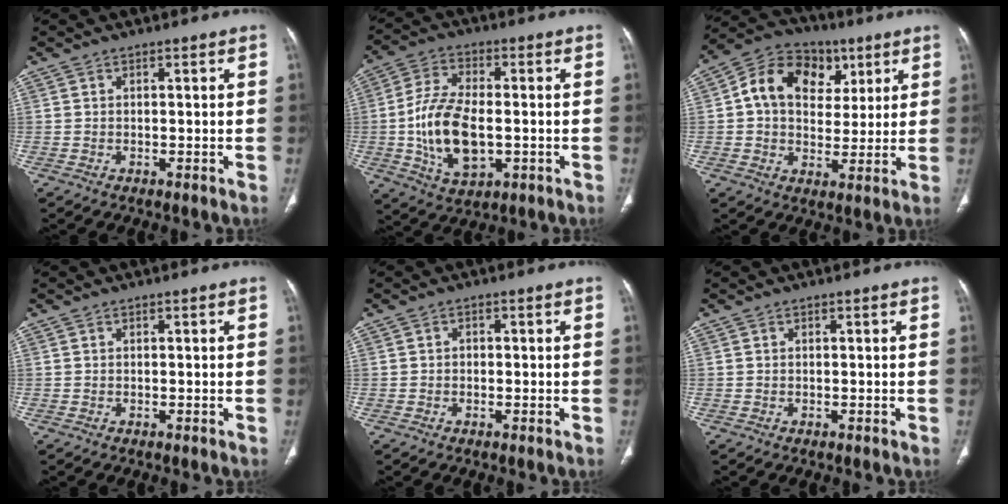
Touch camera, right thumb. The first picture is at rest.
{"total": 14.4, "force": [-1.7, 7.8, 12.0], "torque": [-0.227, 0.003, -0.025]}
{"total": 14.8, "force": [4.5, 11.3, 8.5], "torque": [-0.108, 0.008, 0.068]}
{"total": 0.0}
{"total": 0.9, "force": [-0.2, 0.7, 0.4], "torque": [0.000, 0.004, -0.006]}
{"total": 0.0}